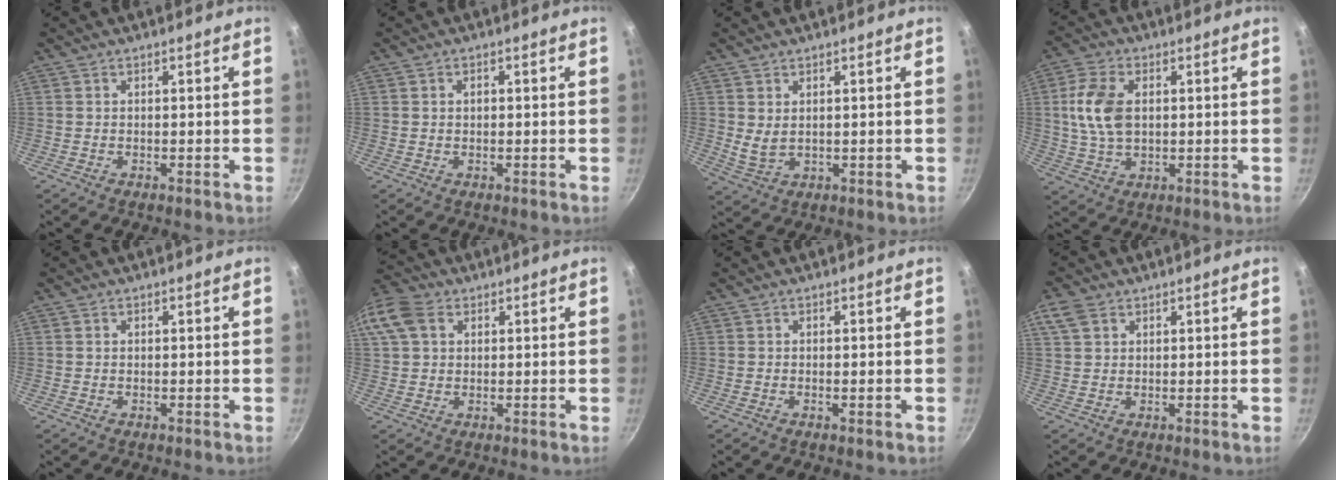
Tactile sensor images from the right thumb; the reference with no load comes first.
{"total": 0.9, "force": [0.1, 0.7, 0.6], "torque": [-0.008, 0.004, 0.002]}
{"total": 3.5, "force": [1.1, 2.0, 2.6], "torque": [-0.047, -0.014, 0.031]}
{"total": 9.9, "force": [1.5, 6.2, 7.6], "torque": [-0.145, 0.002, 0.027]}
{"total": 0.0}
{"total": 11.9, "force": [4.1, 8.8, 6.9], "torque": [-0.154, 0.024, 0.067]}
{"total": 0.7, "force": [-0.2, 0.1, 0.6], "torque": [-0.013, 0.001, -0.005]}
{"total": 4.3, "force": [2.0, 3.0, 2.3], "torque": [-0.041, 0.002, 0.040]}